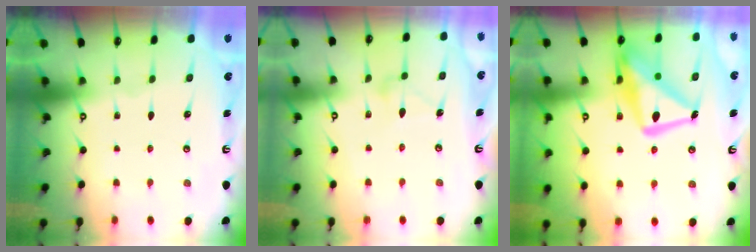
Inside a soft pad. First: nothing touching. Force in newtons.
{"total": 7.5, "press": 7.5, "slide": 0.4}
{"total": 17.7, "press": 17.6, "slide": 1.6}